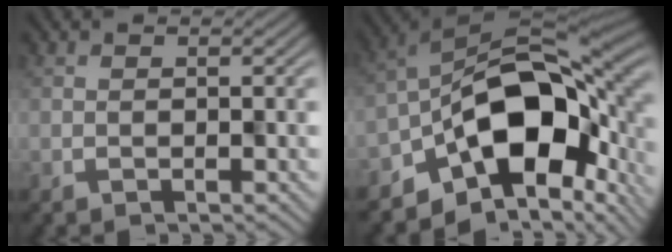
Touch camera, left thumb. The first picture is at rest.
{"total": 15.4, "force": [-5.5, 9.3, 11.0], "torque": [-0.147, -0.013, -0.095]}